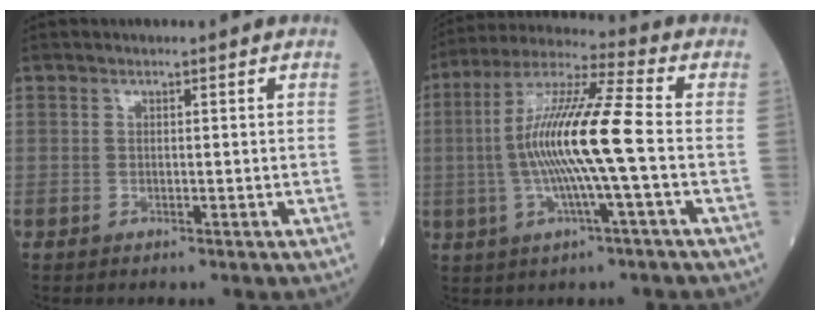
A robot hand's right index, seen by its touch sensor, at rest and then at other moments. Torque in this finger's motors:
{"motor_torque": [2.01, -0.13, 1.06, 0.21]}